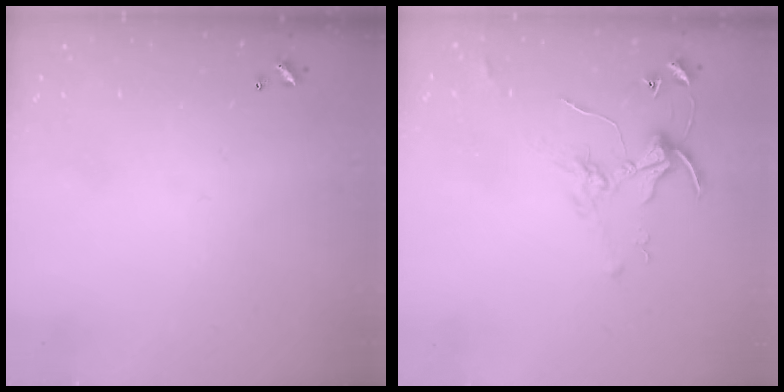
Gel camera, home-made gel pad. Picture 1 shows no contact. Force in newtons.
{"total": 2.2, "press": 2.1, "slide": 0.3}